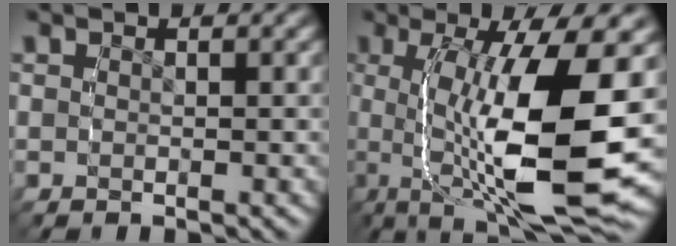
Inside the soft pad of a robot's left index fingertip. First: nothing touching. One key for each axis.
{"total": 12.0, "fx": -0.5, "fy": 3.6, "fz": 11.5, "tx": -0.182, "ty": -0.009, "tz": 0.009}